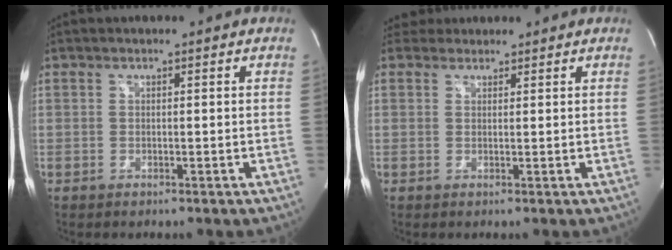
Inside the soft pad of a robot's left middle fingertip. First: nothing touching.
{"total": 2.1, "force": [1.9, 0.8, -0.5], "torque": [0.007, 0.019, 0.031]}